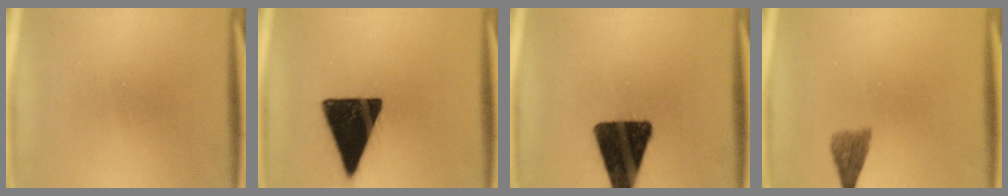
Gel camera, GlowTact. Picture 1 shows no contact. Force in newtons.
{"total": 17.6}
{"total": 17.1}
{"total": 2.9}